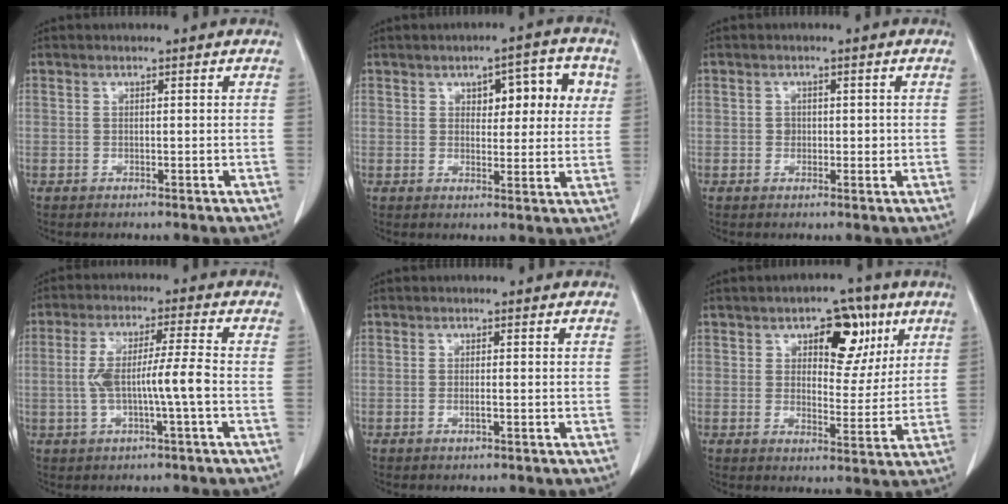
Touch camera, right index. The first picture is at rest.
{"total": 8.0, "force": [2.7, 3.5, 6.6], "torque": [-0.070, 0.021, 0.034]}
{"total": 1.7, "force": [0.0, 1.4, 1.0], "torque": [-0.015, 0.002, 0.001]}
{"total": 7.9, "force": [-1.3, 0.0, 7.8], "torque": [-0.153, 0.013, -0.022]}
{"total": 0.9, "force": [-0.3, 0.1, 0.9], "torque": [-0.021, -0.001, -0.005]}
{"total": 8.8, "force": [4.1, 4.8, 6.2], "torque": [-0.072, 0.015, 0.057]}